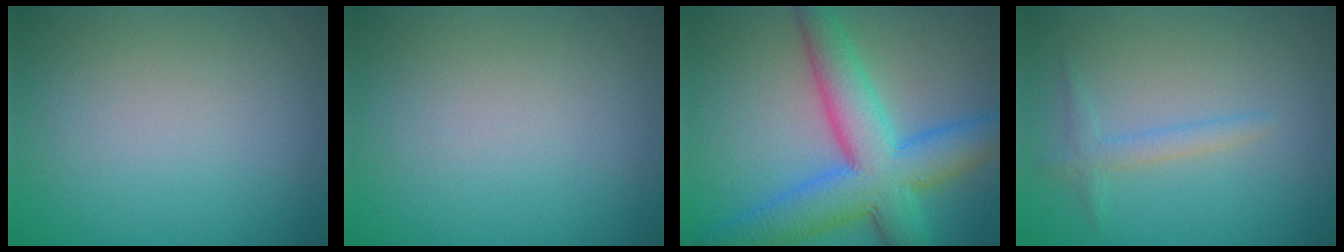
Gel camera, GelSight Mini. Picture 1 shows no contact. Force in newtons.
{"total": 0.0}
{"total": 9.3, "press": 9.3, "slide": 0.3}
{"total": 1.6, "press": 1.6, "slide": 0.1}